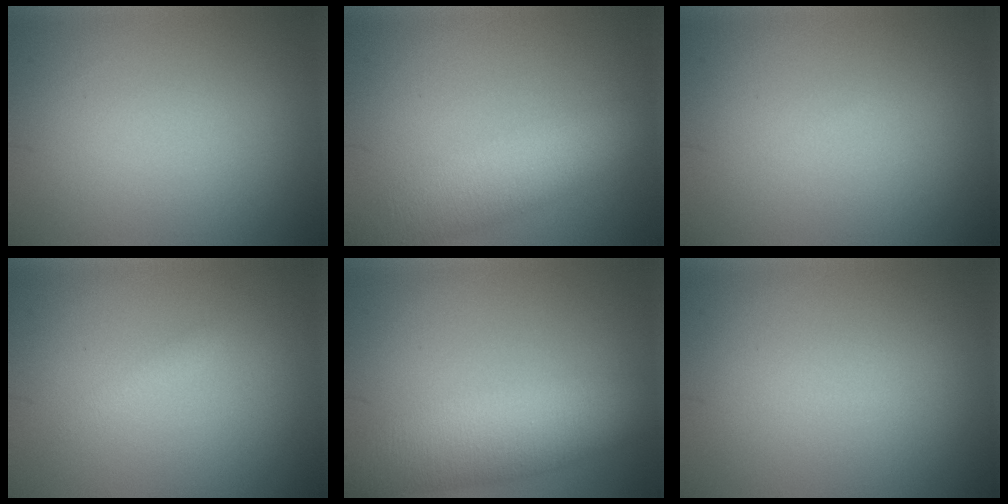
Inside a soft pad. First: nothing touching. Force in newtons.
{"total": 6.1, "press": 6.0, "slide": 0.5}
{"total": 0.0}
{"total": 0.9, "press": 0.8, "slide": 0.1}
{"total": 8.2, "press": 8.2, "slide": 0.3}
{"total": 0.0}